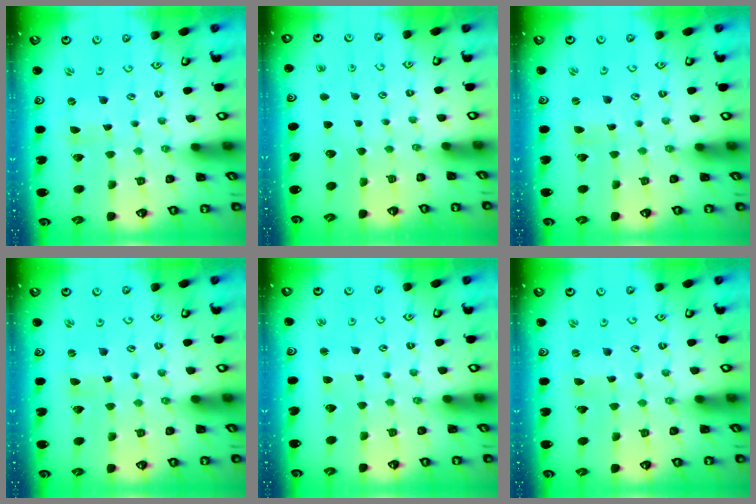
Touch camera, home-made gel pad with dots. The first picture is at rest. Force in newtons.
{"total": 0.0}
{"total": 0.0}
{"total": 0.0}
{"total": 1.3, "press": 1.3, "slide": 0.2}
{"total": 0.0}